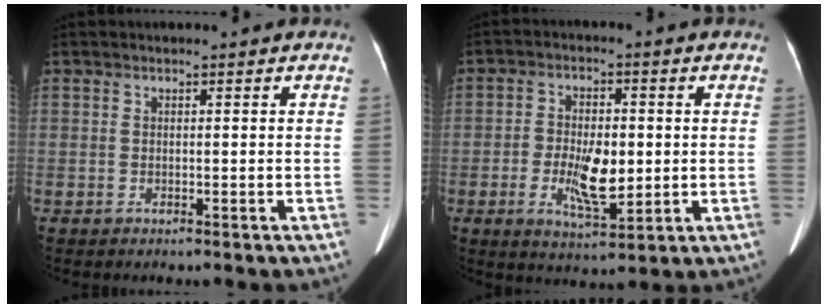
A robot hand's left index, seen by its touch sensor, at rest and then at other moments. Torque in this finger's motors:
{"motor_torque": [0.25, -0.02, 0.20, 0.15]}